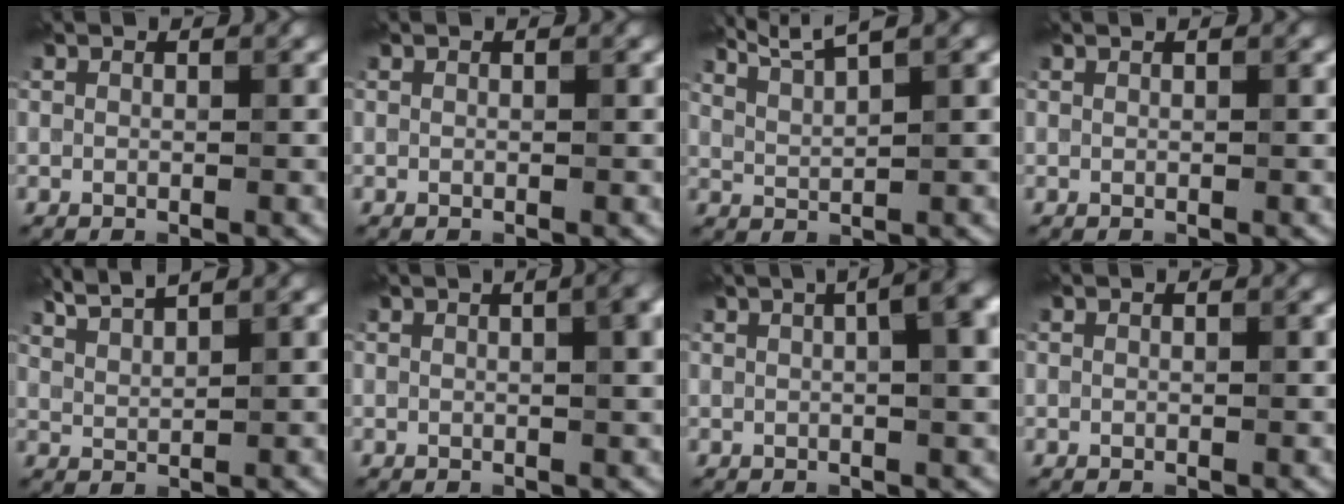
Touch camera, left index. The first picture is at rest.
{"total": 0.0}
{"total": 4.7, "force": [3.9, 0.8, 2.5], "torque": [-0.040, 0.014, 0.055]}
{"total": 0.0}
{"total": 3.2, "force": [2.9, 0.4, 1.4], "torque": [-0.022, 0.010, 0.053]}
{"total": 4.9, "force": [1.5, 1.9, 4.2], "torque": [-0.026, 0.021, 0.007]}
{"total": 7.5, "force": [2.0, 2.6, 6.7], "torque": [-0.057, 0.027, 0.017]}
{"total": 0.0}